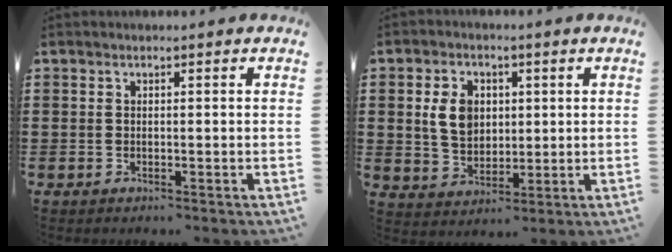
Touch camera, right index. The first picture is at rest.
{"total": 6.3, "force": [1.2, 4.7, 4.1], "torque": [-0.092, 0.009, 0.017]}